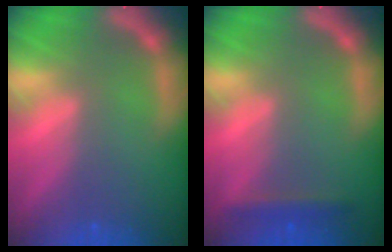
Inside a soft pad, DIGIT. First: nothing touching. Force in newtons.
{"total": 1.9}